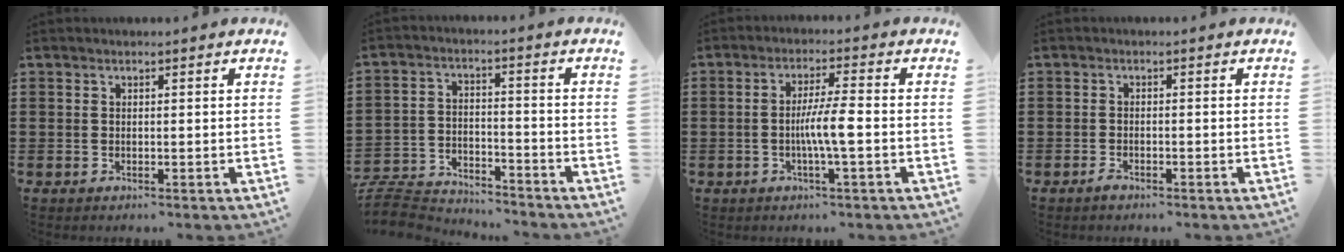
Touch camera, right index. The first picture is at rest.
{"total": 6.8, "force": [-6.6, 1.1, 1.1], "torque": [-0.037, 0.008, -0.136]}
{"total": 5.5, "force": [-1.1, 0.3, 5.4], "torque": [-0.104, -0.004, -0.025]}
{"total": 1.0, "force": [-0.8, 0.4, 0.5], "torque": [-0.020, -0.007, -0.016]}